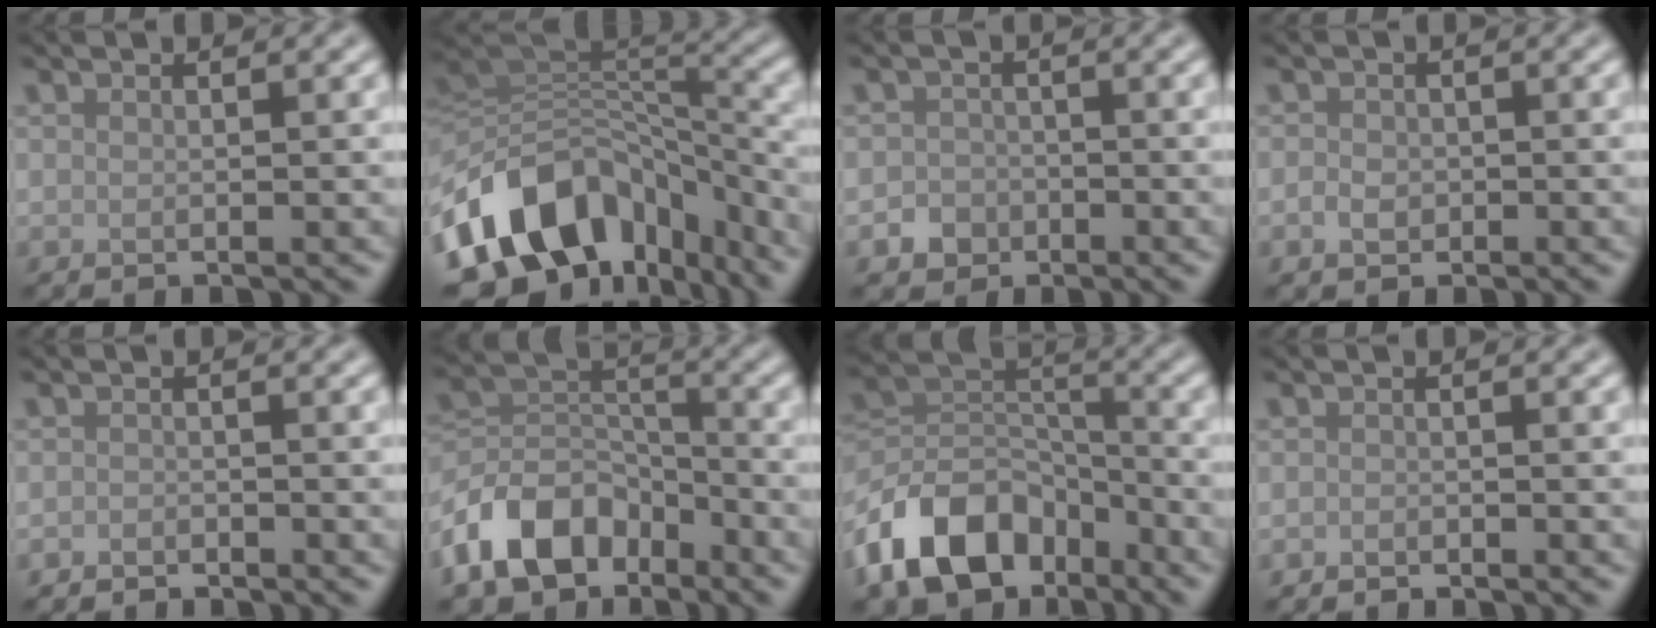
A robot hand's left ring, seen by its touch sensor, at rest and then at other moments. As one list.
[{"total": 13.9, "force": [-7.5, 9.3, 7.2], "torque": [-0.144, 0.005, -0.121]}, {"total": 1.9, "force": [-0.9, 1.7, 0.3], "torque": [0.006, 0.001, -0.019]}, {"total": 1.5, "force": [-0.5, 1.3, 0.7], "torque": [-0.010, -0.002, -0.013]}, {"total": 1.1, "force": [-1.0, 0.3, 0.1], "torque": [0.000, -0.003, -0.021]}, {"total": 8.5, "force": [-5.3, 5.3, 4.0], "torque": [-0.069, 0.001, -0.113]}, {"total": 10.5, "force": [-6.2, 6.6, 5.3], "torque": [-0.092, -0.001, -0.129]}, {"total": 0.8, "force": [-0.7, 0.2, 0.0], "torque": [0.001, -0.003, -0.014]}]